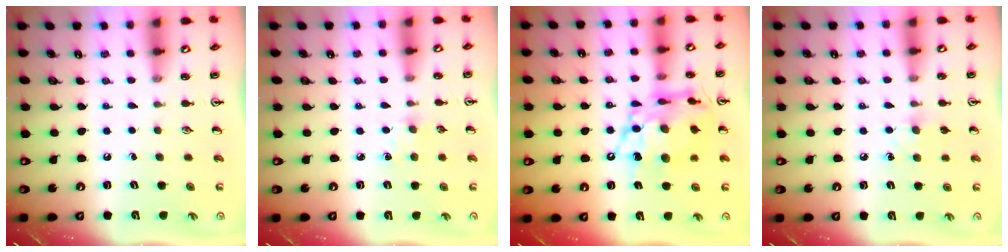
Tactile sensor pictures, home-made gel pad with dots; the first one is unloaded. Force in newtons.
{"total": 3.8, "press": 3.7, "slide": 0.5}
{"total": 15.8, "press": 15.7, "slide": 1.4}
{"total": 8.0, "press": 8.0, "slide": 0.9}